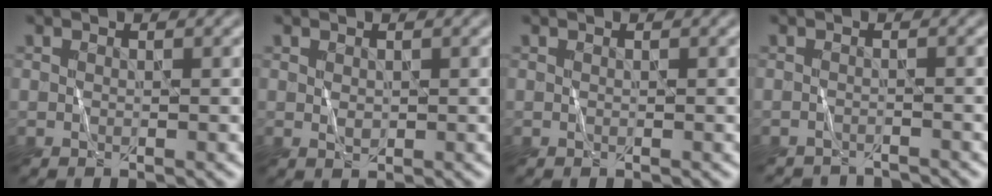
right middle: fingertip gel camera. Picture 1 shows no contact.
{"total": 0.6, "force": [0.1, 0.4, 0.4], "torque": [-0.012, -0.002, 0.007]}
{"total": 0.0}
{"total": 2.6, "force": [-2.6, 0.0, 0.1], "torque": [0.002, -0.010, -0.040]}